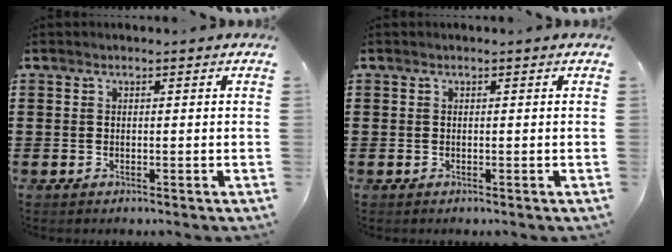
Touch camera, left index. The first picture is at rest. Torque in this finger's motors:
{"motor_torque": [-0.02, -0.02, 0.06, 0.00]}